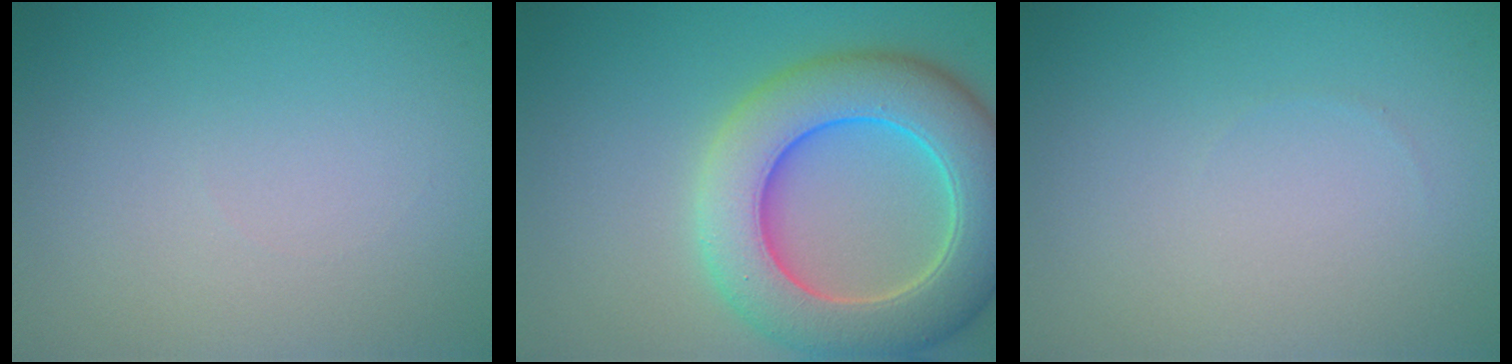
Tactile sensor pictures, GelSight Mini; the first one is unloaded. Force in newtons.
{"total": 9.9, "press": 9.8, "slide": 0.4}
{"total": 0.0}